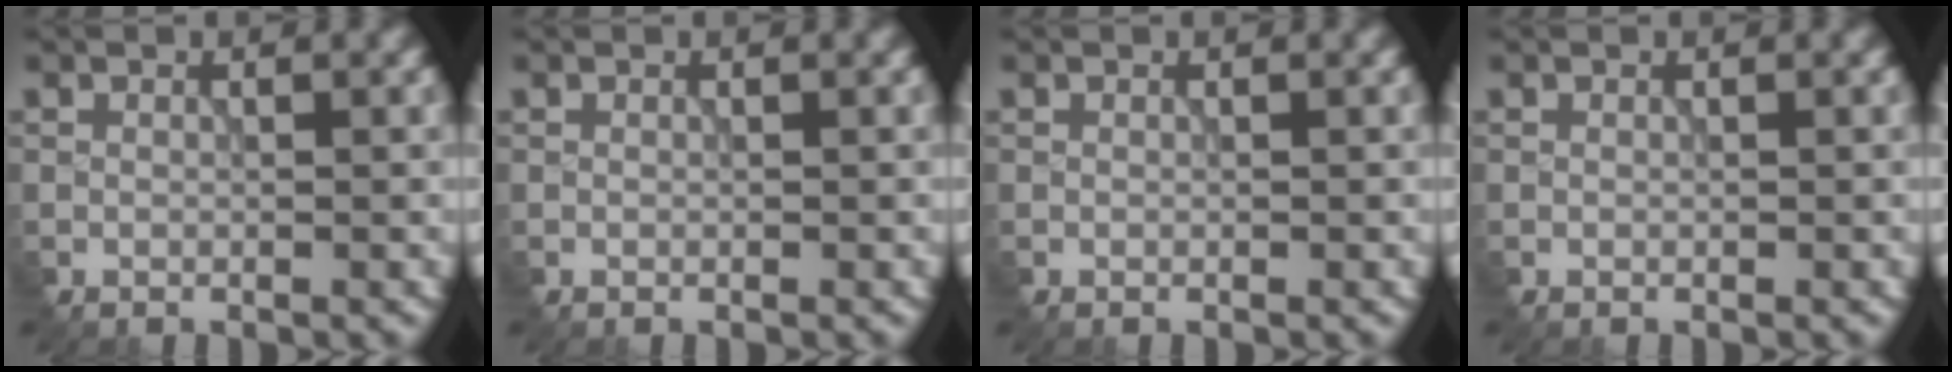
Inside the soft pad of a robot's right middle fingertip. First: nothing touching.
{"total": 0.0}
{"total": 0.0}
{"total": 0.0}